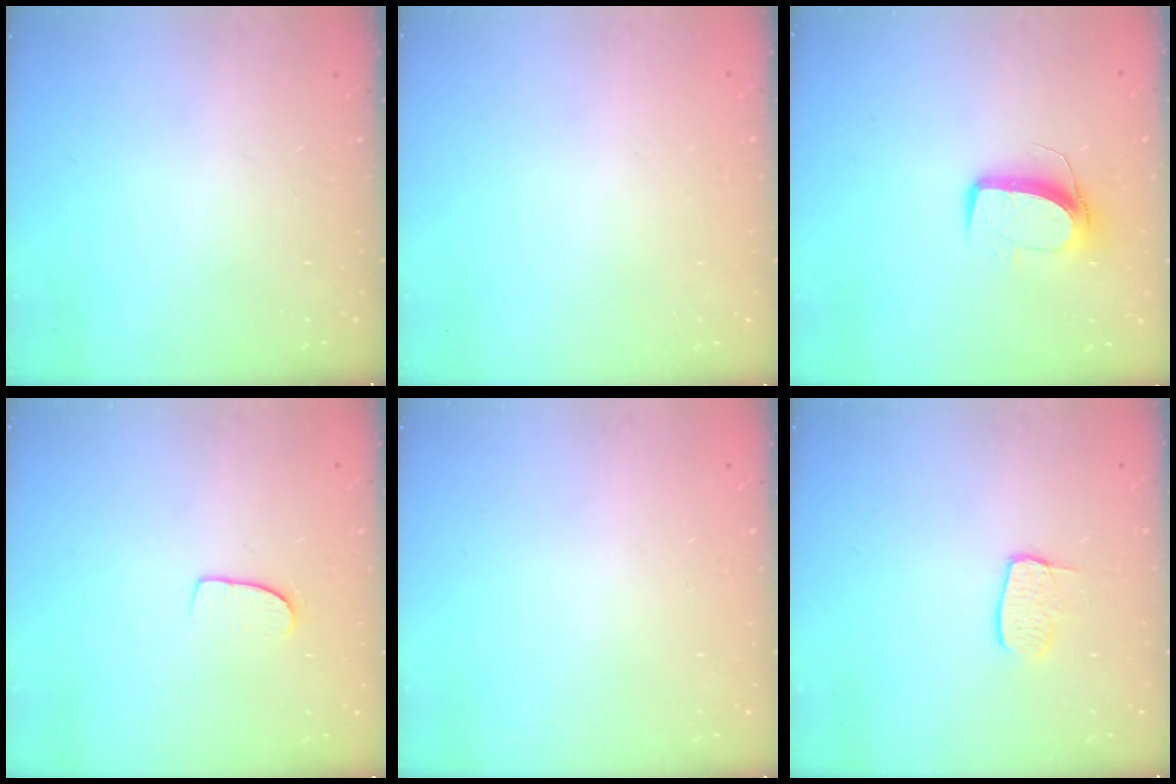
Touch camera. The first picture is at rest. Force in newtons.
{"total": 0.0}
{"total": 9.9, "press": 9.9, "slide": 0.4}
{"total": 7.0, "press": 7.0, "slide": 0.4}
{"total": 0.0}
{"total": 7.0, "press": 7.0, "slide": 0.6}